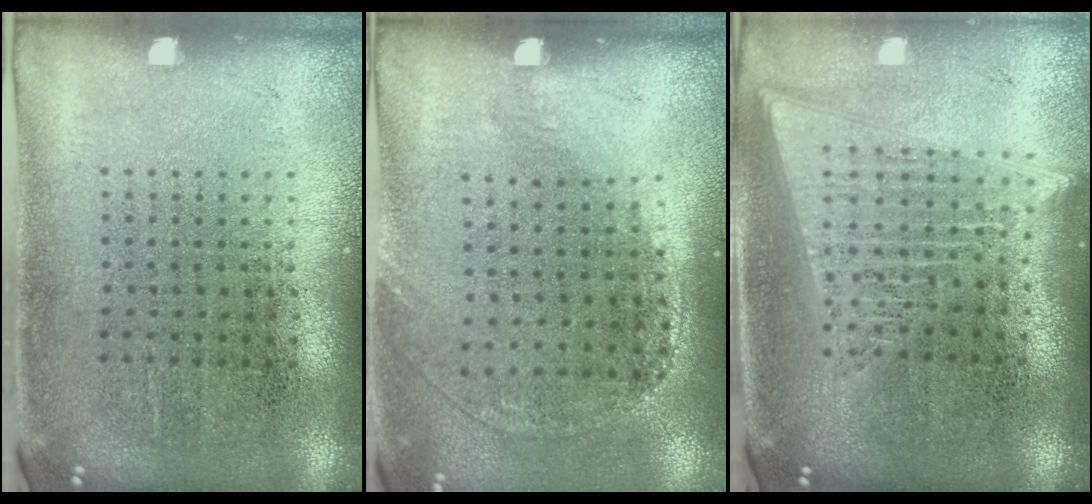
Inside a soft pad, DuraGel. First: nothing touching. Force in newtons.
{"total": 1.4, "press": 1.0, "slide": 1.0}
{"total": 2.0, "press": 1.7, "slide": 1.0}